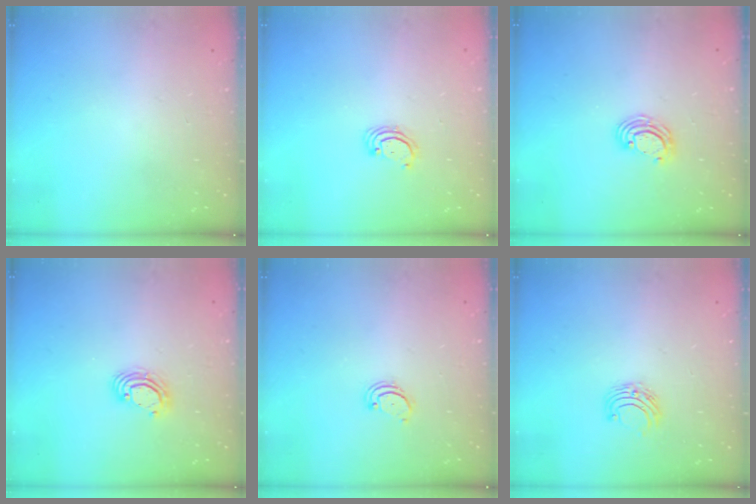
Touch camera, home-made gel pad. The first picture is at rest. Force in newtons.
{"total": 2.3, "press": 2.3, "slide": 0.2}
{"total": 5.5, "press": 5.5, "slide": 0.2}
{"total": 6.1, "press": 6.1, "slide": 0.5}
{"total": 2.6, "press": 2.5, "slide": 0.5}
{"total": 5.6, "press": 5.6, "slide": 0.5}